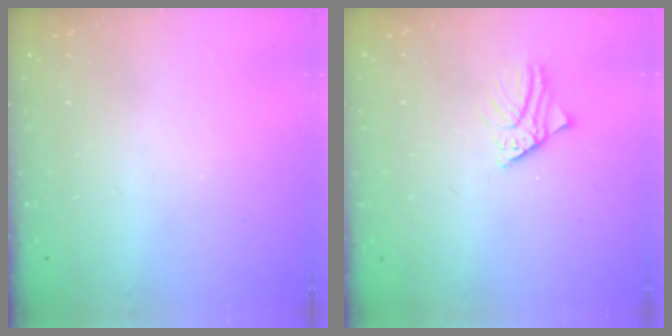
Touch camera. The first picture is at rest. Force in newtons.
{"total": 2.6, "press": 2.6, "slide": 0.4}